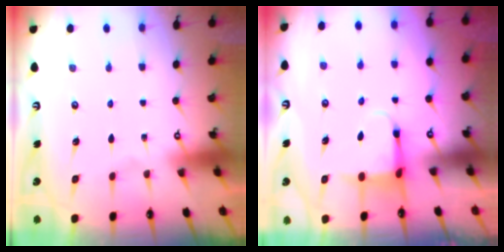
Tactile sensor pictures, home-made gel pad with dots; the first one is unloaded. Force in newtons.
{"total": 4.0, "press": 3.7, "slide": 1.3}